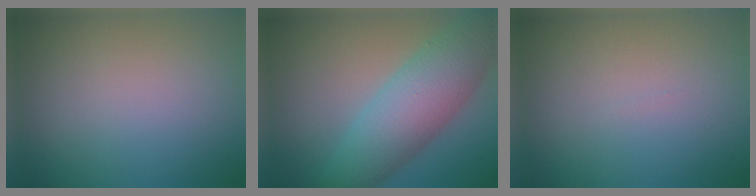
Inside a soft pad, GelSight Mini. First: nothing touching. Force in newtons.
{"total": 7.7, "press": 7.7, "slide": 0.2}
{"total": 0.0}